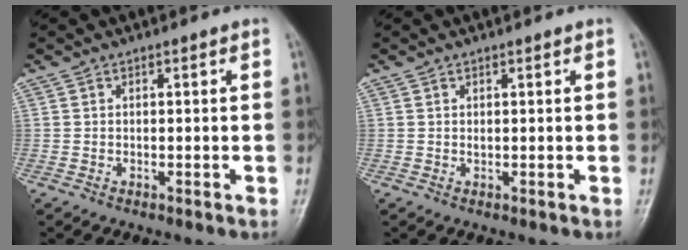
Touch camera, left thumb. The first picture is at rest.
{"total": 0.8, "force": [0.5, 0.3, 0.6], "torque": [-0.009, -0.001, 0.008]}